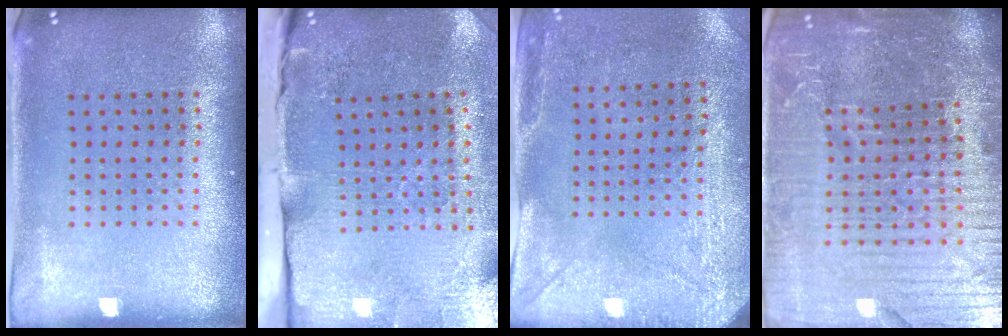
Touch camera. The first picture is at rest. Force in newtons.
{"total": 4.8, "press": 3.8, "slide": 2.8}
{"total": 3.0, "press": 2.4, "slide": 1.9}
{"total": 6.4, "press": 5.7, "slide": 3.0}